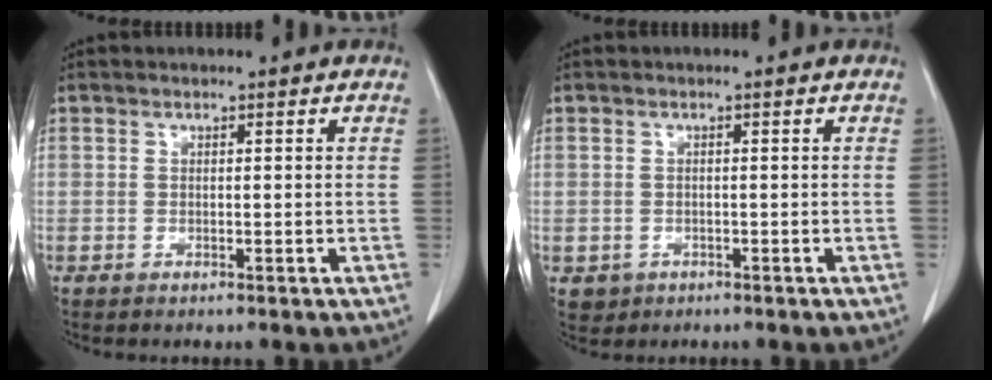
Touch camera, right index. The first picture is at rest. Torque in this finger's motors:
{"motor_torque": [-0.21, 0.01, -0.65, -0.09]}